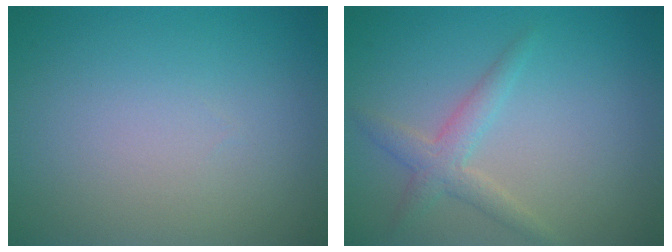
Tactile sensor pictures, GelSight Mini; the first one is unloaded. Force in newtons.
{"total": 2.4, "press": 2.4, "slide": 0.1}